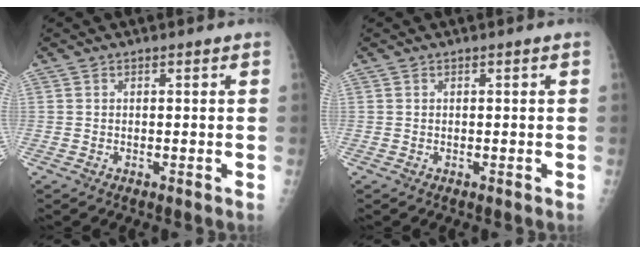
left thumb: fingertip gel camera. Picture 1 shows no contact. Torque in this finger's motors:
{"motor_torque": [-0.09, -0.09, 0.01, 0.15, 0.02]}